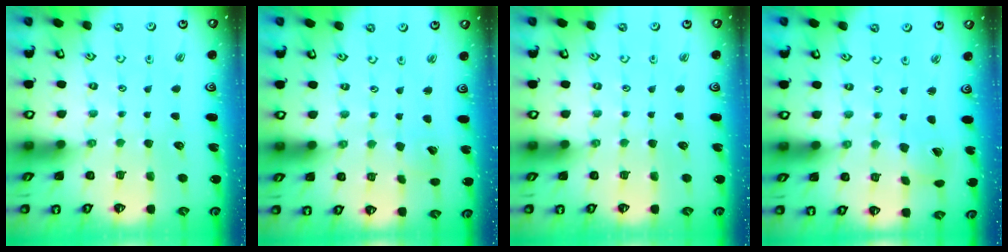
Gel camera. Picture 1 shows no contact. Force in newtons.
{"total": 2.7, "press": 2.7, "slide": 0.2}
{"total": 0.0}
{"total": 2.2, "press": 2.2, "slide": 0.3}